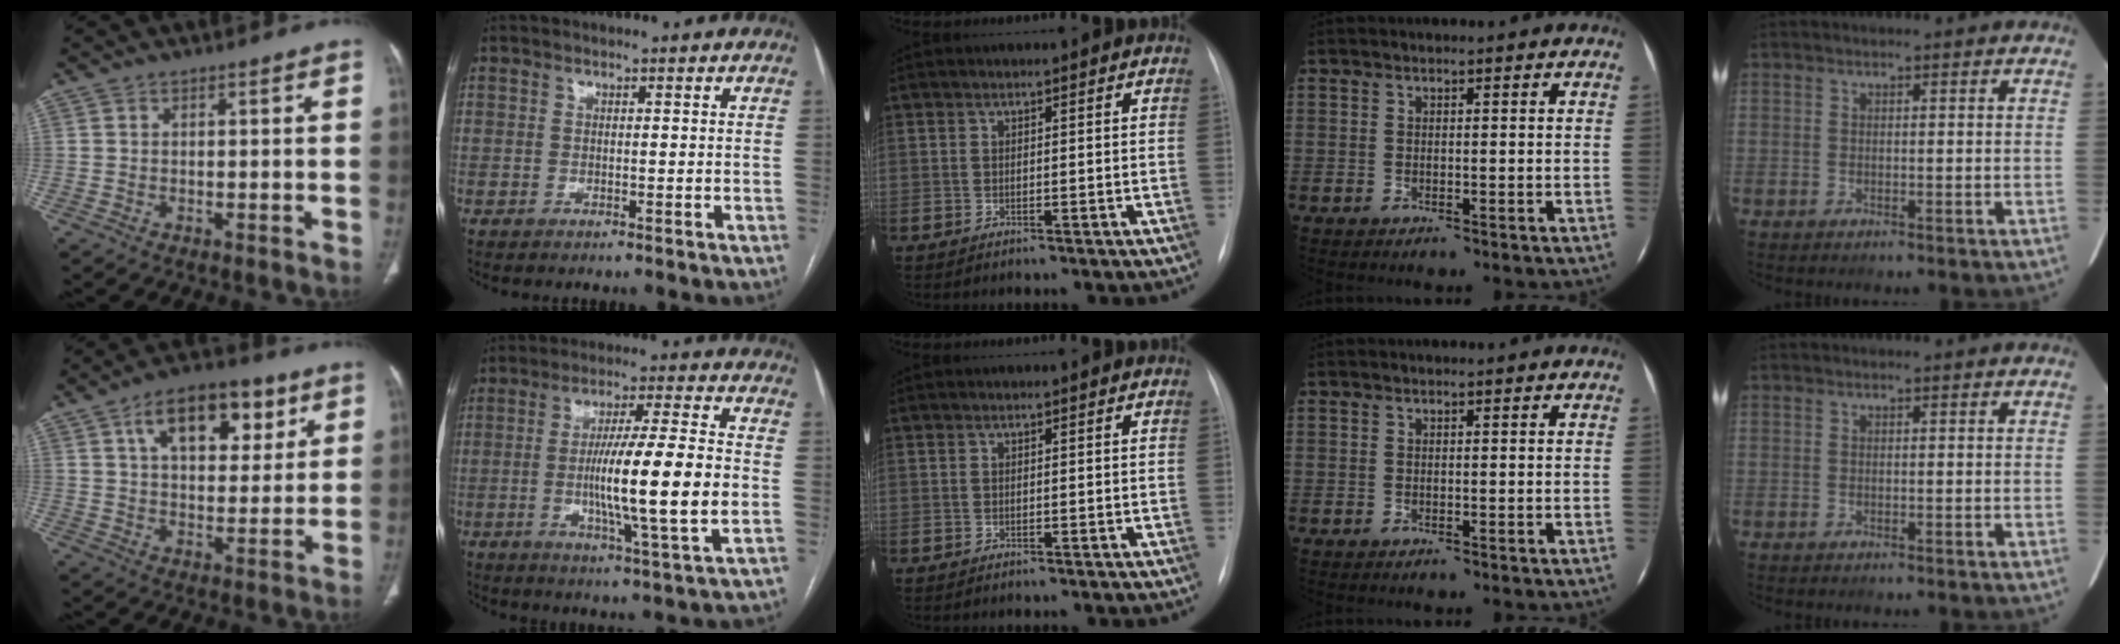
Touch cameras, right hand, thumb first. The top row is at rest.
{"thumb": {"total": 15.4, "force": [6.9, 8.3, 11.0], "torque": [-0.128, -0.011, 0.110]}, "index": {"total": 15.2, "force": [-1.8, 0.1, 15.1], "torque": [-0.259, -0.007, -0.035]}}